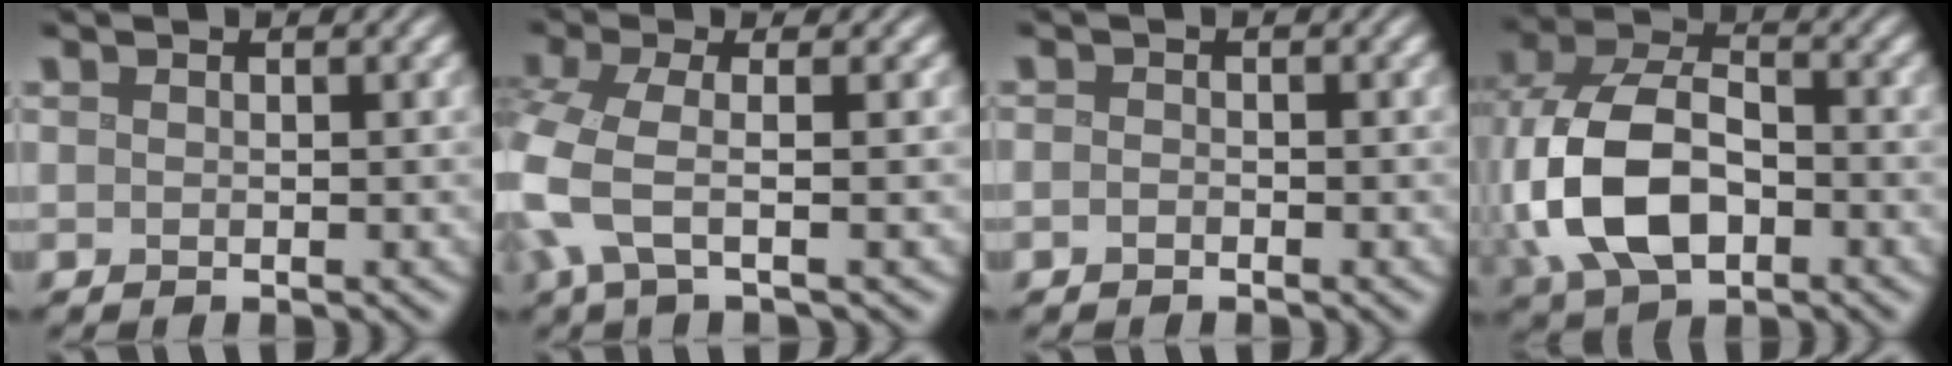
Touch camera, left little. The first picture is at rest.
{"total": 5.0, "force": [-1.5, 1.6, 4.5], "torque": [-0.108, -0.006, -0.038]}
{"total": 0.7, "force": [-0.5, 0.3, 0.3], "torque": [-0.005, -0.002, -0.010]}
{"total": 11.0, "force": [-2.2, 7.2, 8.0], "torque": [-0.198, -0.003, -0.053]}